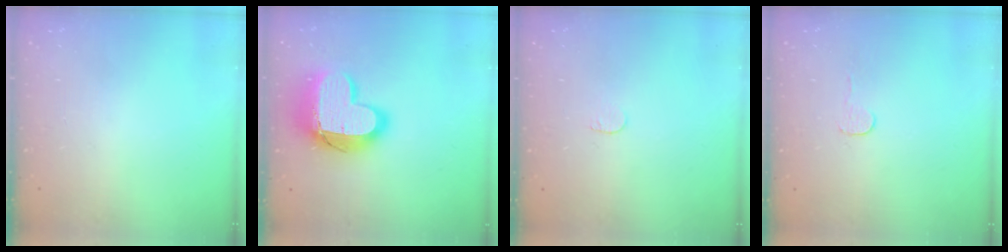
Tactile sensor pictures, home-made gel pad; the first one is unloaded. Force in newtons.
{"total": 18.5, "press": 18.5, "slide": 1.2}
{"total": 3.3, "press": 3.3, "slide": 0.3}
{"total": 3.0, "press": 3.0, "slide": 0.3}